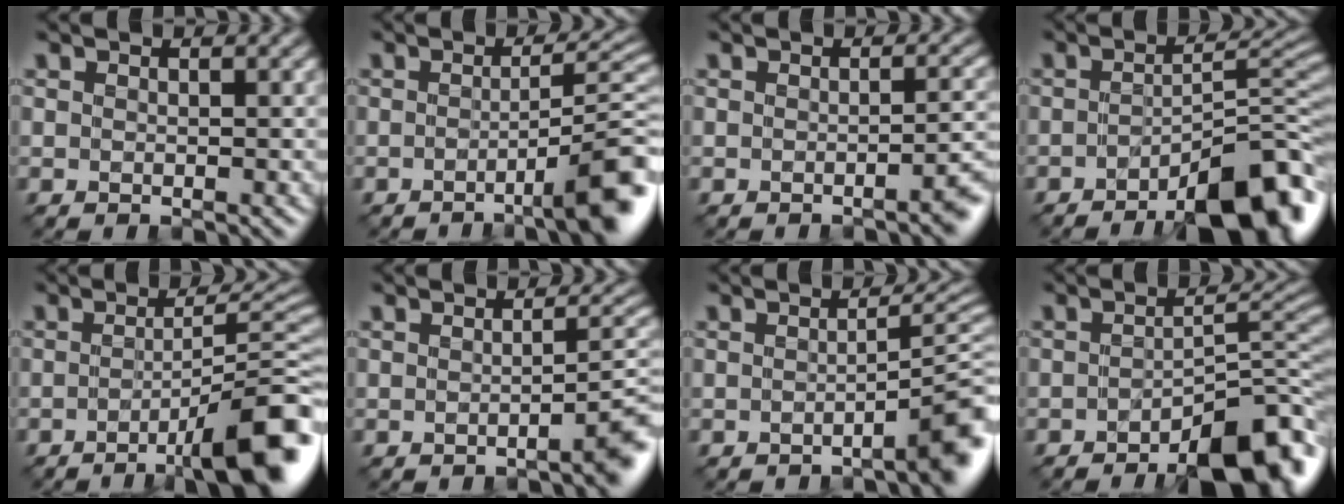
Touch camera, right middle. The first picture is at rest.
{"total": 6.5, "force": [-2.7, 0.9, 5.9], "torque": [-0.067, 0.009, -0.043]}
{"total": 2.8, "force": [-1.5, 0.6, 2.3], "torque": [-0.016, 0.007, -0.019]}
{"total": 9.9, "force": [-6.0, 2.4, 7.5], "torque": [-0.094, 0.006, -0.085]}
{"total": 9.2, "force": [-4.3, 1.5, 8.0], "torque": [-0.091, 0.014, -0.064]}
{"total": 3.6, "force": [-1.8, 0.5, 3.1], "torque": [-0.032, 0.009, -0.029]}
{"total": 5.6, "force": [-2.6, 1.0, 4.9], "torque": [-0.048, 0.012, -0.037]}
{"total": 8.7, "force": [-5.3, 2.8, 6.3], "torque": [-0.077, 0.003, -0.072]}